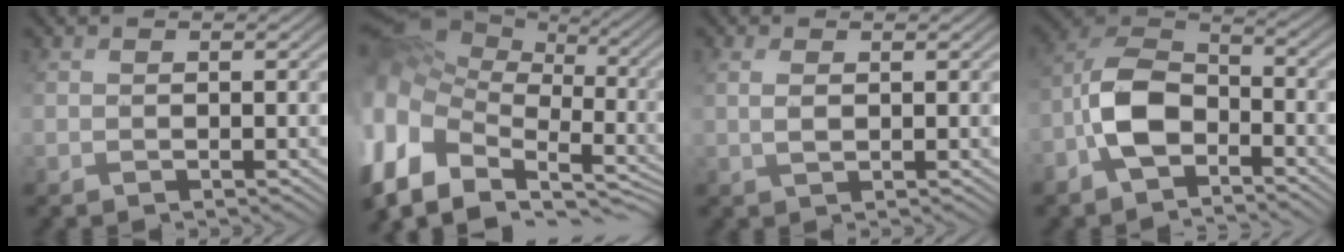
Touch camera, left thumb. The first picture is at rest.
{"total": 17.5, "force": [-6.2, 12.8, 10.2], "torque": [-0.280, -0.009, -0.075]}
{"total": 1.8, "force": [0.5, 0.6, 1.7], "torque": [-0.040, 0.002, 0.011]}
{"total": 8.4, "force": [-3.9, 4.4, 6.0], "torque": [-0.125, 0.013, -0.096]}